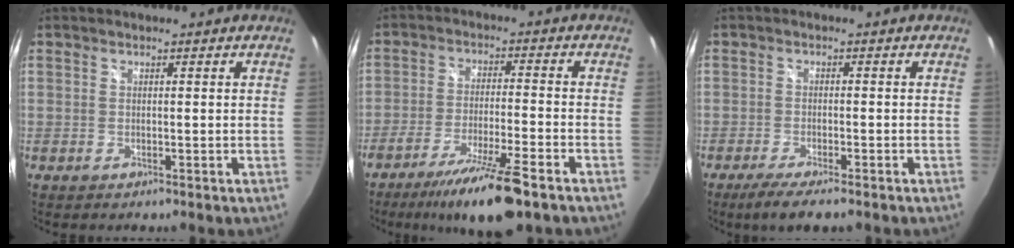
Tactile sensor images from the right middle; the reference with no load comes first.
{"total": 12.7, "force": [-9.3, 0.9, 8.6], "torque": [-0.170, -0.027, -0.155]}
{"total": 5.3, "force": [-4.1, 0.4, 3.3], "torque": [-0.077, -0.016, -0.073]}